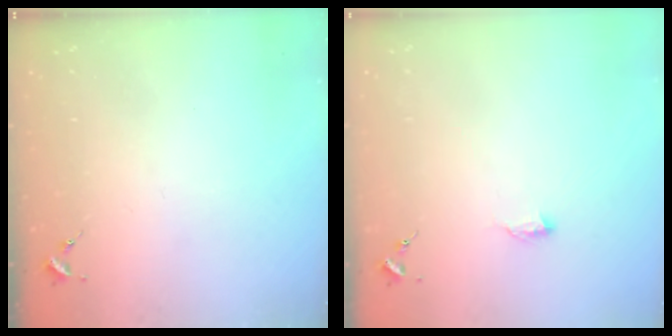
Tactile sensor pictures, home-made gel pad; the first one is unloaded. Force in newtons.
{"total": 6.5, "press": 6.4, "slide": 0.7}